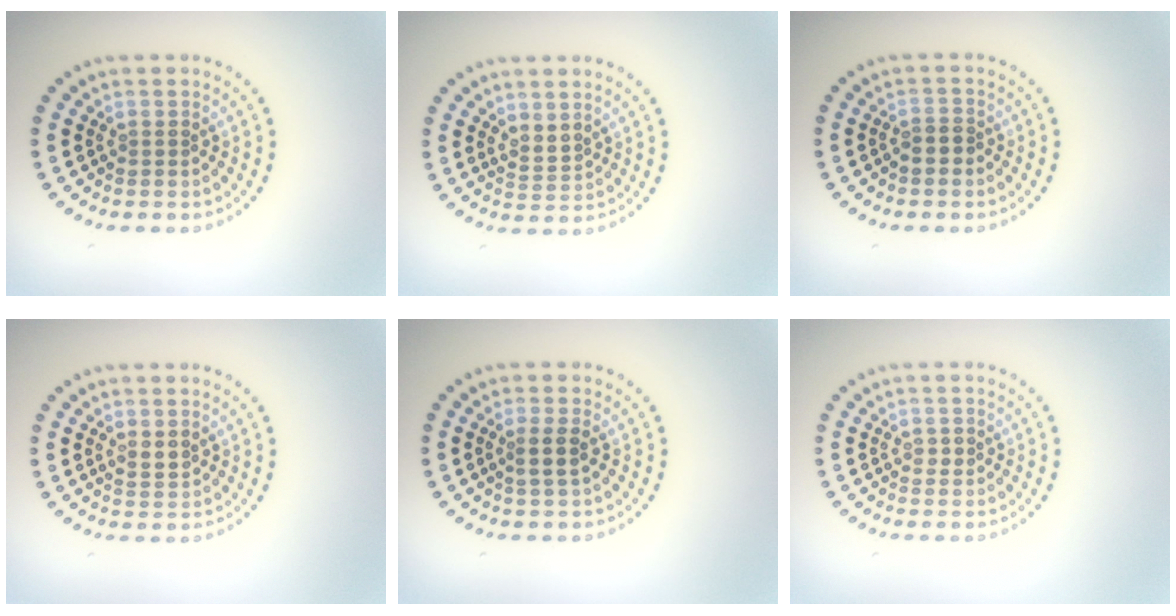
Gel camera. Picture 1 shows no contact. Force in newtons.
{"total": 1.6, "press": 1.3, "slide": 1.0}
{"total": 1.5, "press": 1.4, "slide": 0.7}
{"total": 1.5, "press": 1.3, "slide": 0.6}
{"total": 1.9, "press": 1.7, "slide": 0.9}
{"total": 0.9, "press": 0.9, "slide": 0.1}